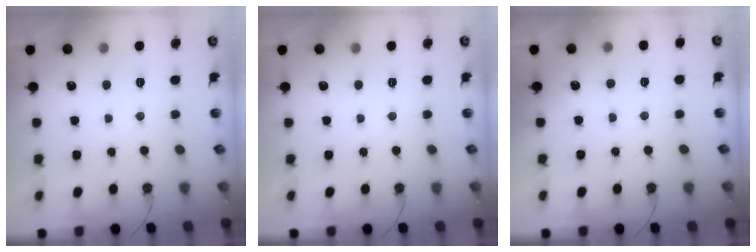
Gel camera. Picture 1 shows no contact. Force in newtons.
{"total": 0.0}
{"total": 2.8, "press": 2.6, "slide": 1.0}